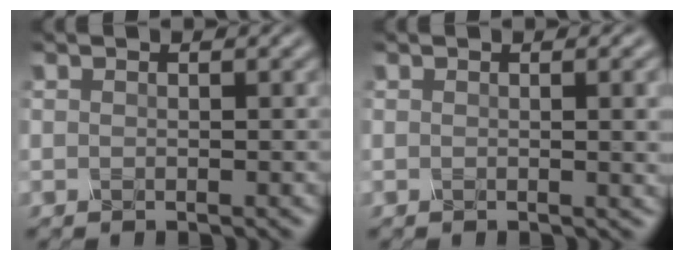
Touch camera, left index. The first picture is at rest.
{"total": 3.3, "force": [0.3, 1.1, 3.1], "torque": [-0.026, 0.005, 0.001]}